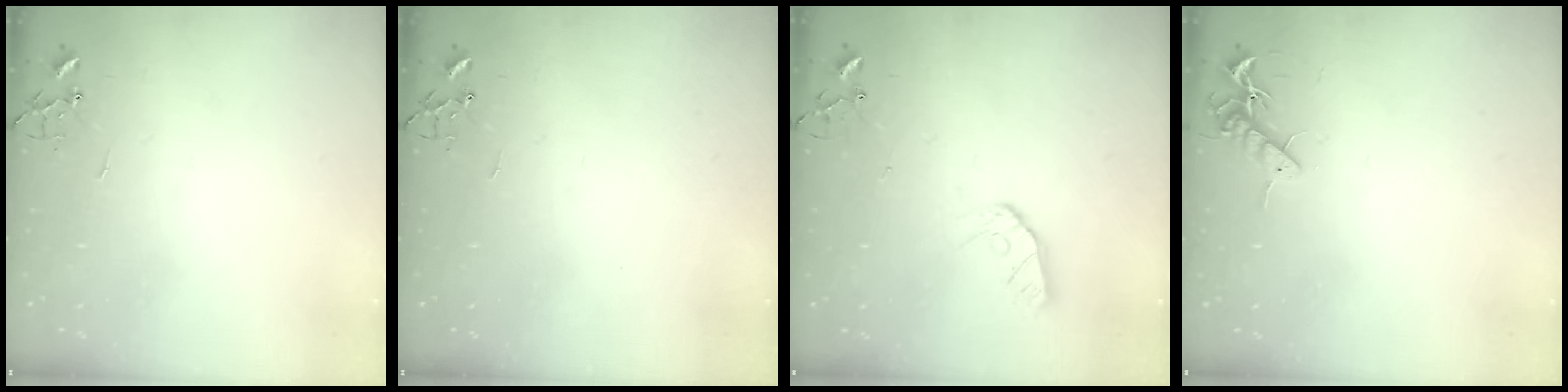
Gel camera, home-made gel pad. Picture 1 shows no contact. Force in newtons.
{"total": 0.0}
{"total": 9.0, "press": 8.9, "slide": 0.8}
{"total": 8.1, "press": 8.1, "slide": 0.8}